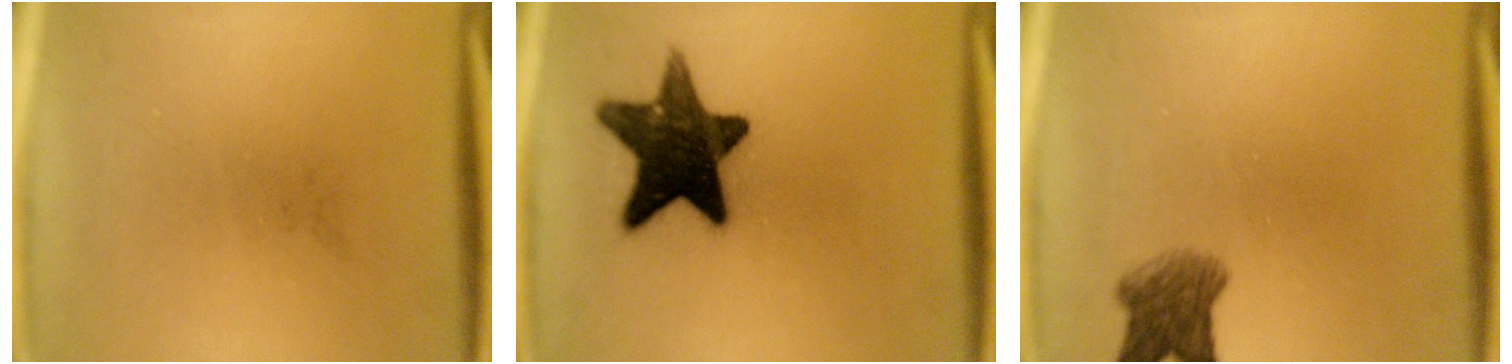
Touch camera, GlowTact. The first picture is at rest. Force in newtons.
{"total": 15.0}
{"total": 4.8}